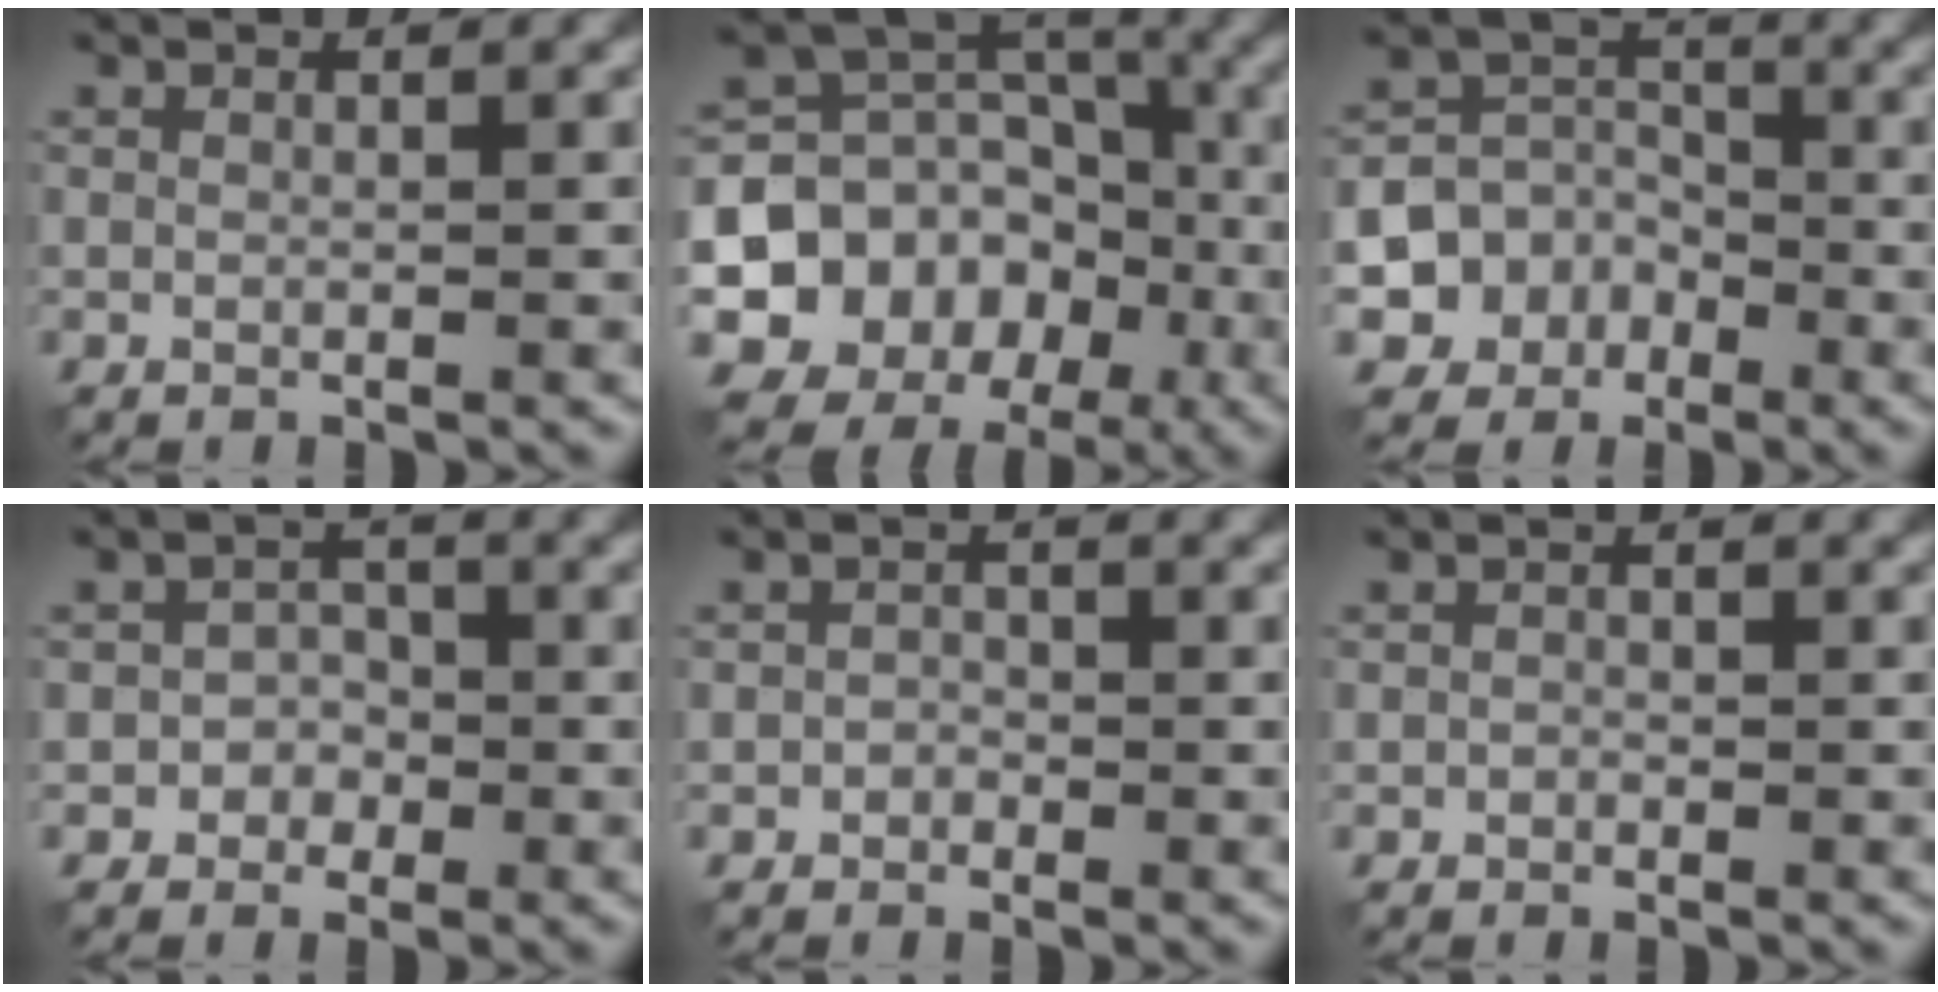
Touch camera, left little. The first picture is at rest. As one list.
[{"total": 10.3, "force": [-3.8, 8.8, 3.6], "torque": [-0.064, 0.005, -0.078]}, {"total": 6.8, "force": [-3.4, 5.8, 1.2], "torque": [-0.006, 0.000, -0.080]}, {"total": 2.1, "force": [-0.9, 1.8, 0.4], "torque": [0.013, 0.010, -0.025]}, {"total": 1.1, "force": [-0.6, 0.9, 0.2], "torque": [0.001, 0.001, -0.012]}, {"total": 0.5, "force": [-0.3, 0.4, 0.1], "torque": [0.001, -0.003, -0.006]}]